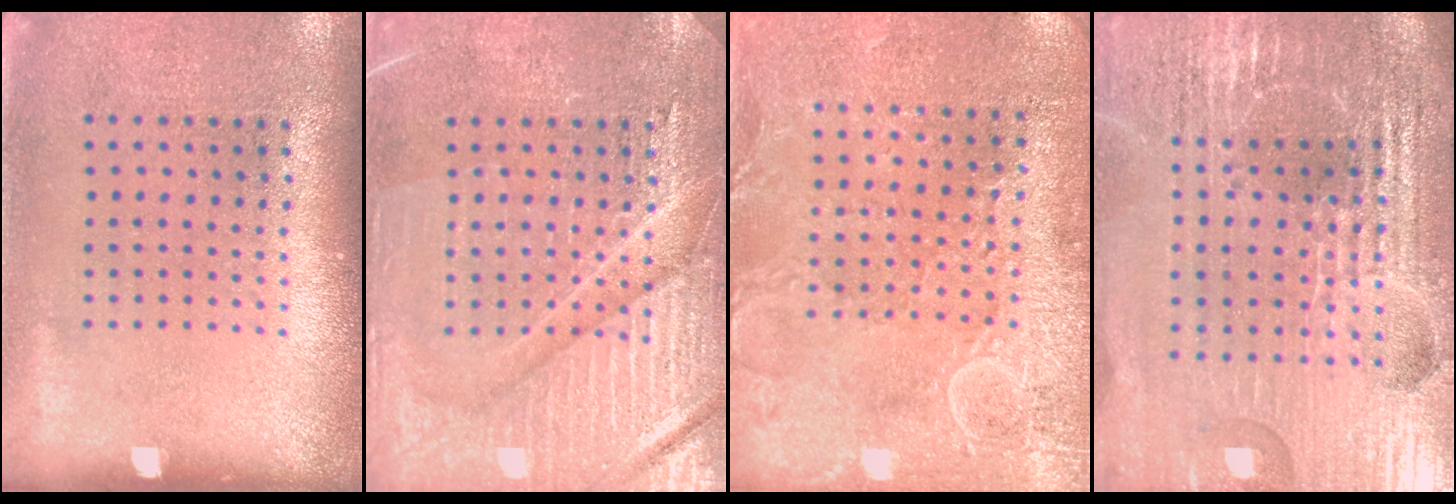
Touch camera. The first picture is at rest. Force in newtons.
{"total": 4.3, "press": 4.2, "slide": 0.5}
{"total": 2.8, "press": 2.8, "slide": 0.5}
{"total": 6.8, "press": 5.9, "slide": 3.4}